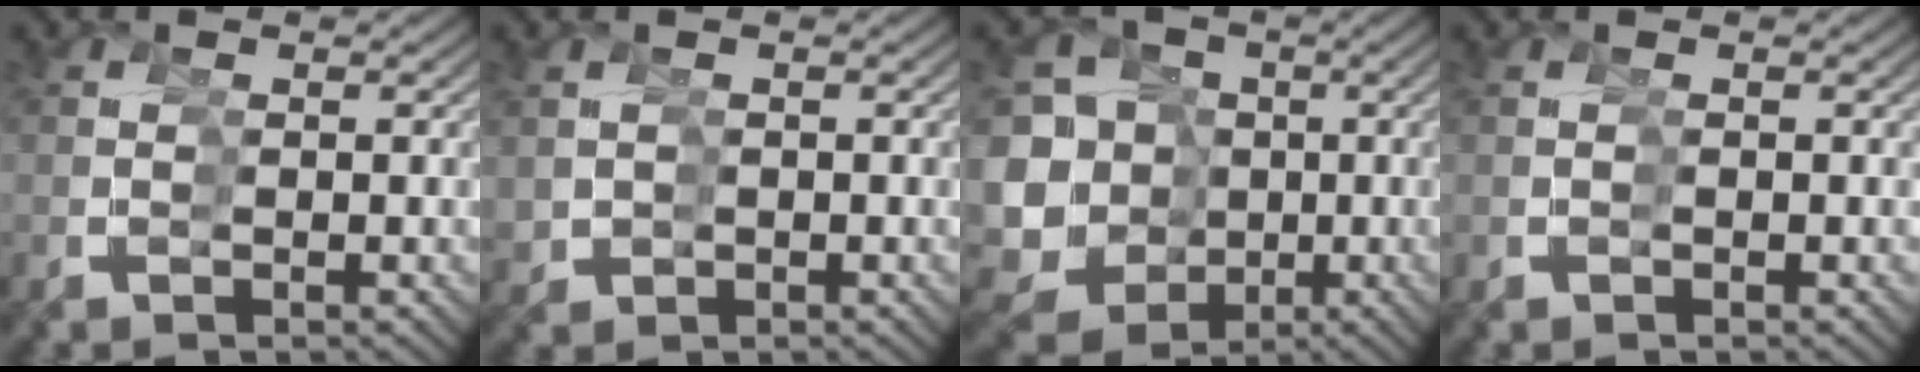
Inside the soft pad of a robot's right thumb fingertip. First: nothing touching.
{"total": 1.8, "force": [0.3, 1.7, 0.4], "torque": [-0.016, -0.011, 0.019]}
{"total": 17.5, "force": [-0.4, 15.6, 8.0], "torque": [-0.177, -0.037, -0.007]}
{"total": 0.7, "force": [-0.4, 0.4, 0.5], "torque": [-0.010, -0.003, -0.004]}